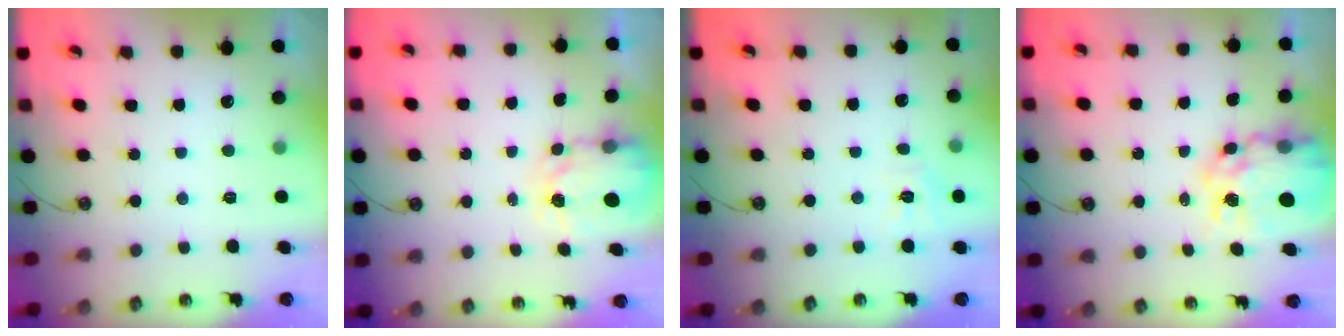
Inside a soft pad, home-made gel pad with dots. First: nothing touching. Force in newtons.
{"total": 3.9, "press": 3.9, "slide": 0.3}
{"total": 7.1, "press": 7.1, "slide": 0.6}
{"total": 13.8, "press": 13.7, "slide": 1.1}